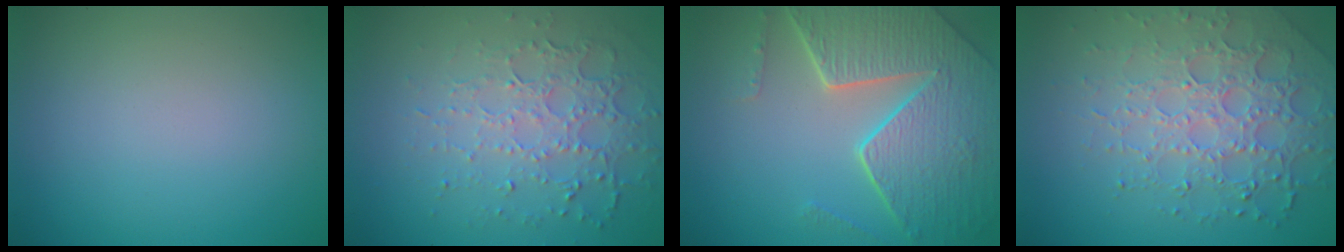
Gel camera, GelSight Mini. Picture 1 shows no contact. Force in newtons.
{"total": 4.9, "press": 3.4, "slide": 3.5}
{"total": 7.9, "press": 5.7, "slide": 5.4}
{"total": 6.2, "press": 4.8, "slide": 3.9}